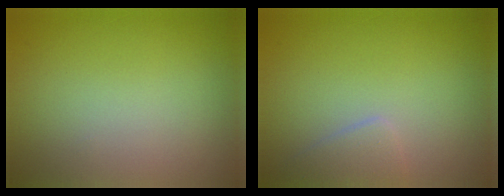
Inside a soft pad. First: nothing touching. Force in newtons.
{"total": 1.6, "press": 1.6, "slide": 0.0}